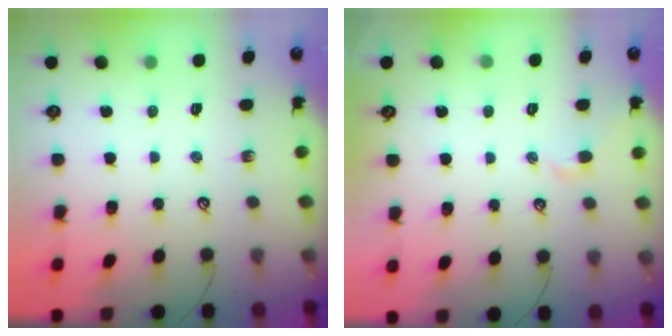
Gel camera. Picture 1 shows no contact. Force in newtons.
{"total": 0.6, "press": 0.3, "slide": 0.5}